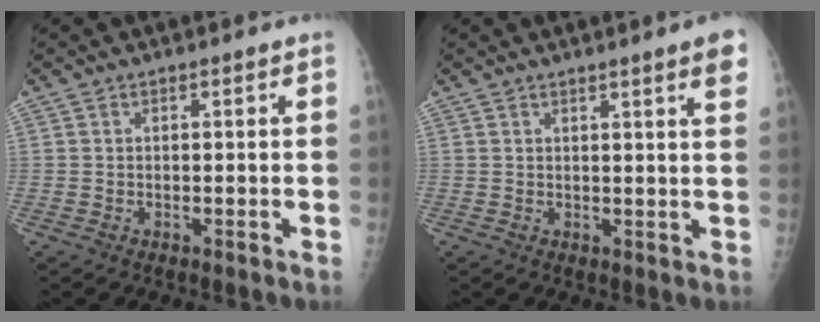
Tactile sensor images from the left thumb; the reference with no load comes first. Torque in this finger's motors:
{"motor_torque": [-0.40, 0.01, -0.06, -0.09, 0.03]}